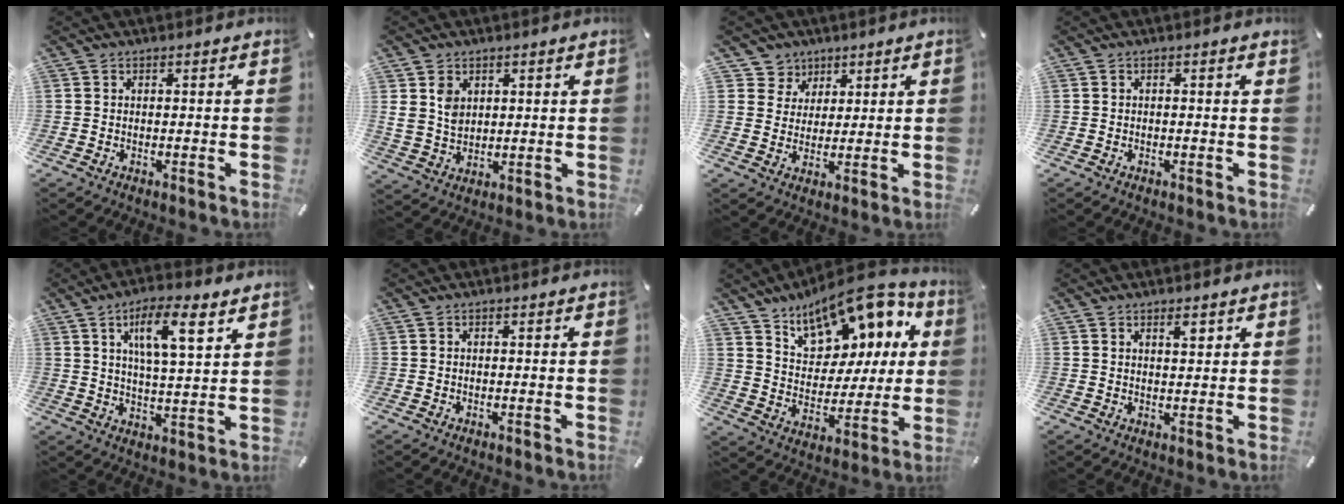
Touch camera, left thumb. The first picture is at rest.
{"total": 5.9, "force": [2.5, 4.7, 2.5], "torque": [-0.060, -0.004, 0.046]}
{"total": 6.1, "force": [3.0, 5.3, -0.2], "torque": [0.000, -0.018, 0.055]}
{"total": 0.5, "force": [-0.1, 0.0, 0.5], "torque": [-0.009, -0.002, -0.001]}
{"total": 11.2, "force": [6.1, 2.8, 9.0], "torque": [-0.147, -0.025, 0.099]}
{"total": 0.0}
{"total": 16.6, "force": [11.2, 9.4, 7.9], "torque": [-0.122, -0.079, 0.194]}
{"total": 2.7, "force": [1.9, 0.9, 1.8], "torque": [-0.021, -0.007, 0.030]}